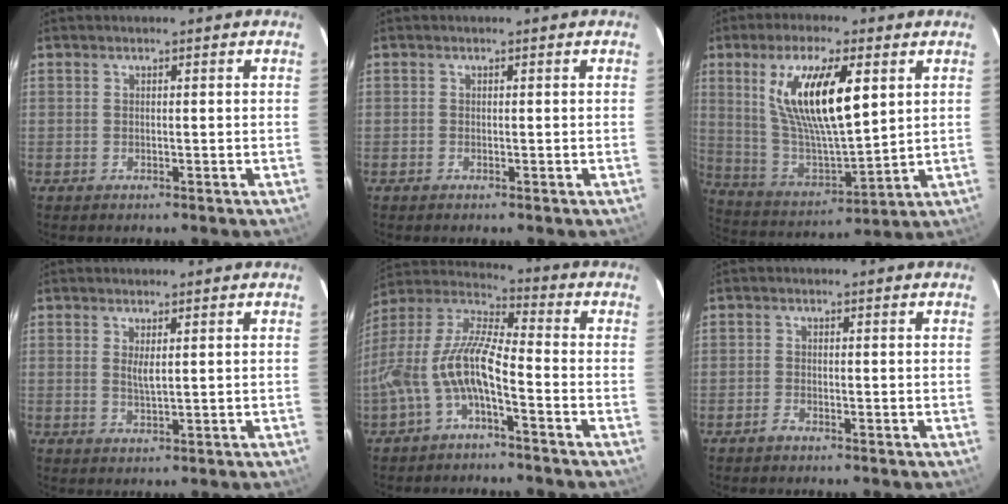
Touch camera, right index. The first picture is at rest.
{"total": 0.0}
{"total": 17.7, "force": [6.0, 5.6, 15.7], "torque": [-0.291, -0.003, 0.122]}
{"total": 2.1, "force": [0.7, 0.5, 2.0], "torque": [-0.036, -0.004, 0.012]}
{"total": 11.7, "force": [-4.5, 2.9, 10.4], "torque": [-0.220, 0.008, -0.089]}
{"total": 1.2, "force": [-1.1, 0.4, 0.5], "torque": [-0.013, -0.001, -0.024]}